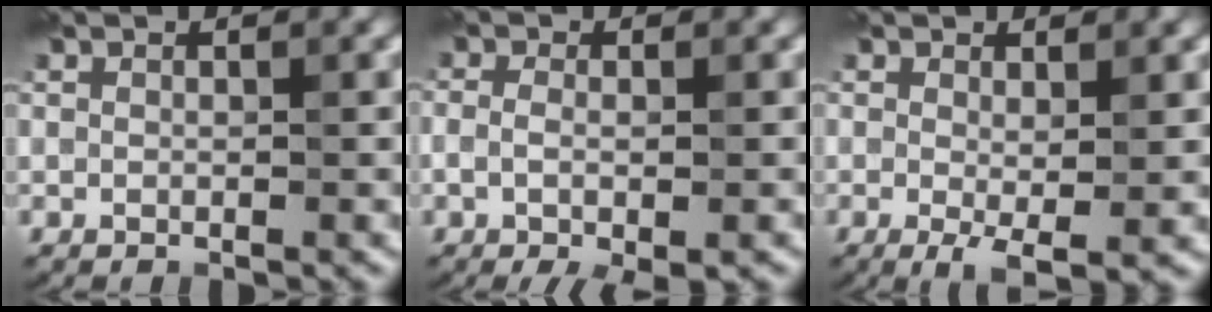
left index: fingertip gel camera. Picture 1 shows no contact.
{"total": 3.6, "force": [-1.2, 1.6, 3.1], "torque": [-0.043, -0.006, -0.014]}
{"total": 2.7, "force": [-0.2, 0.5, 2.6], "torque": [-0.045, -0.012, -0.002]}